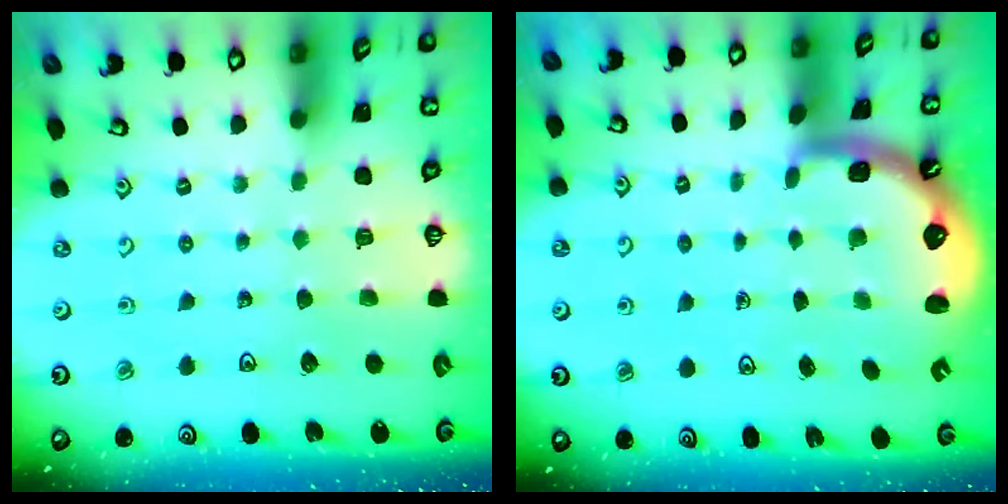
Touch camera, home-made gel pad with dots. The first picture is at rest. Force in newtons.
{"total": 1.5, "press": 1.3, "slide": 0.6}